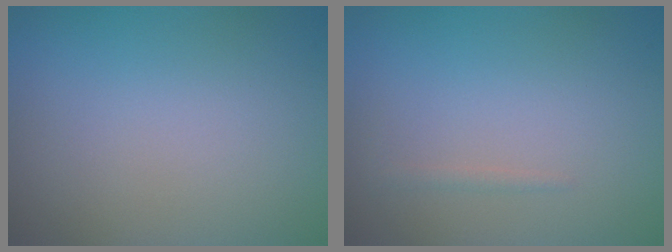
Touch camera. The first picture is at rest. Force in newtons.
{"total": 0.6, "press": 0.6, "slide": 0.0}